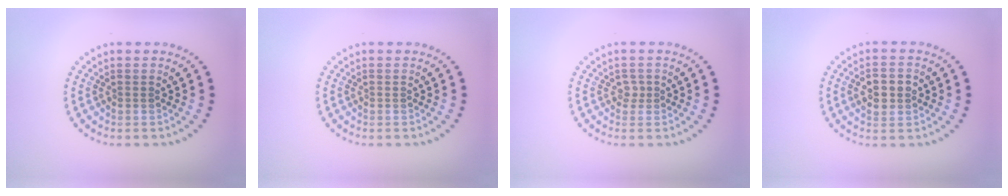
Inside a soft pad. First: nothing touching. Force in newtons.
{"total": 0.0}
{"total": 0.9, "press": 0.7, "slide": 0.5}
{"total": 3.0, "press": 3.0, "slide": 0.0}